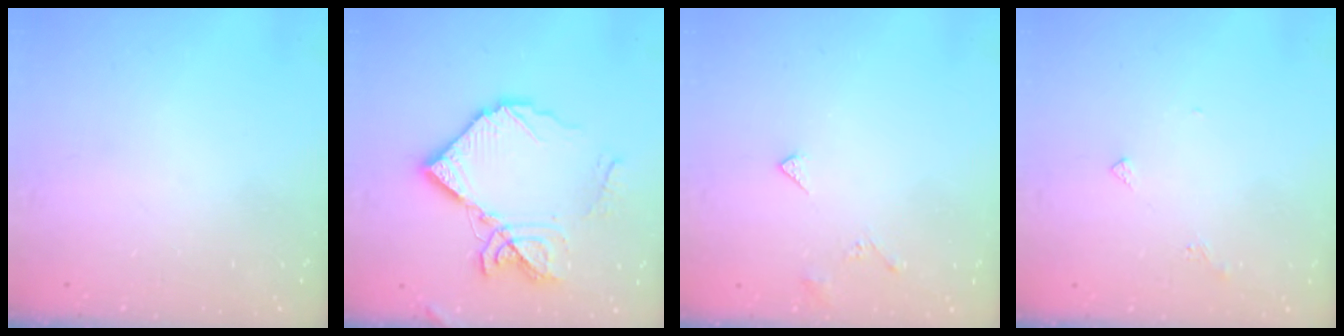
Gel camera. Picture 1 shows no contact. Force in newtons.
{"total": 15.8, "press": 15.7, "slide": 1.9}
{"total": 5.3, "press": 5.3, "slide": 0.8}
{"total": 3.8, "press": 3.7, "slide": 0.8}